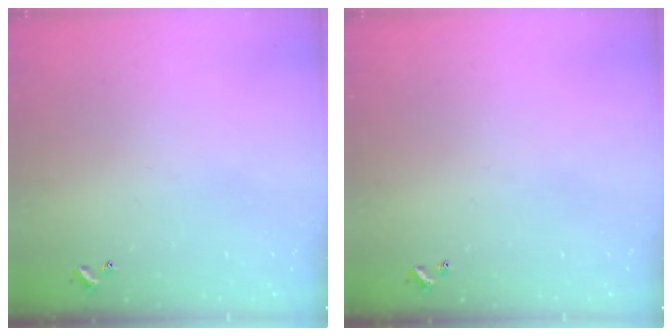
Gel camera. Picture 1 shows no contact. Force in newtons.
{"total": 0.0}